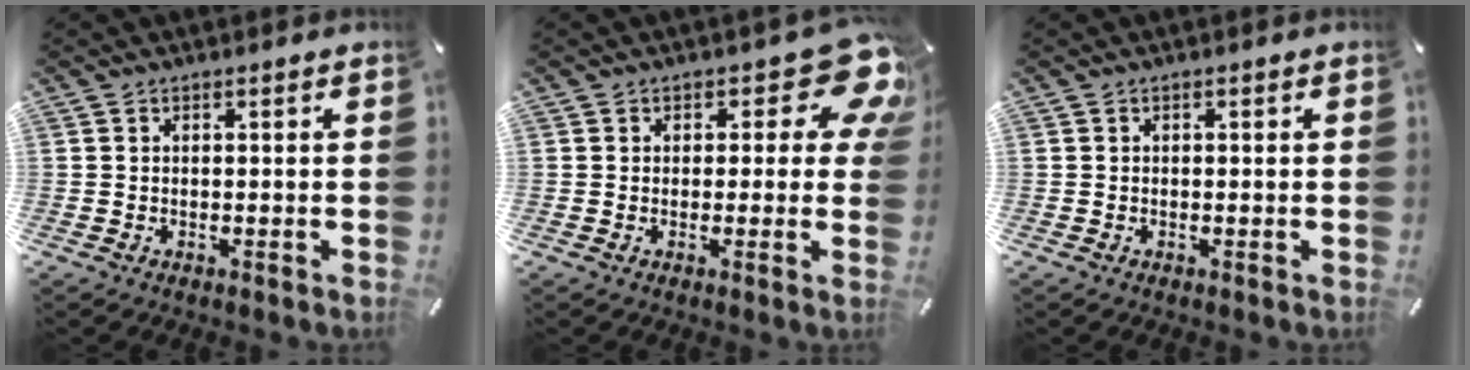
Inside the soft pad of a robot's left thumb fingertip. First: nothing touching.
{"total": 11.4, "force": [5.7, 5.4, 8.2], "torque": [-0.091, -0.038, 0.097]}
{"total": 0.0}